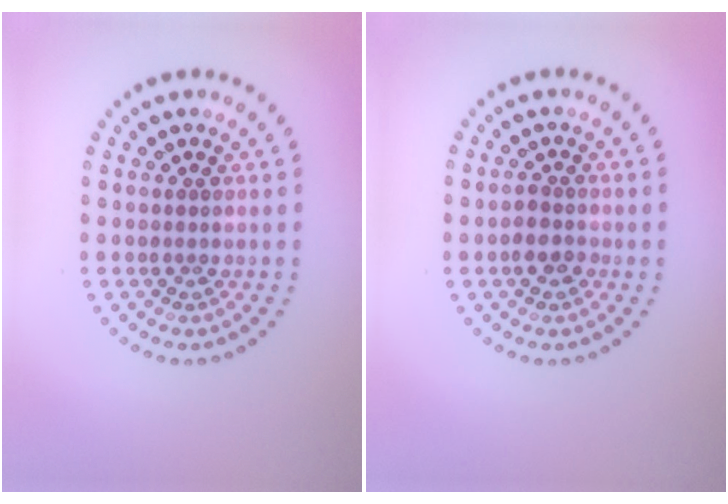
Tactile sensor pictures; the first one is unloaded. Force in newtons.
{"total": 1.8, "press": 1.7, "slide": 0.5}